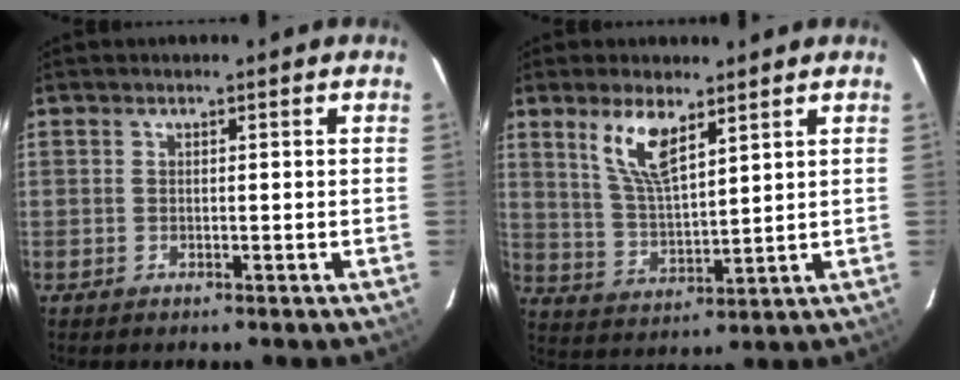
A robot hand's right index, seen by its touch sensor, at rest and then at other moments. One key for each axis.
{"total": 8.6, "fx": 5.2, "fy": 2.7, "fz": 6.3, "tx": -0.122, "ty": 0.000, "tz": 0.109}